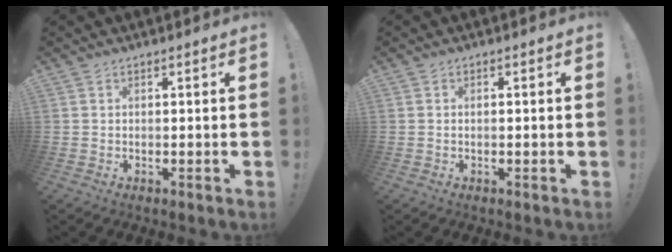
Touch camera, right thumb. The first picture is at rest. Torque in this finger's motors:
{"motor_torque": [-0.02, 0.12, 0.13, -0.09, 0.00]}